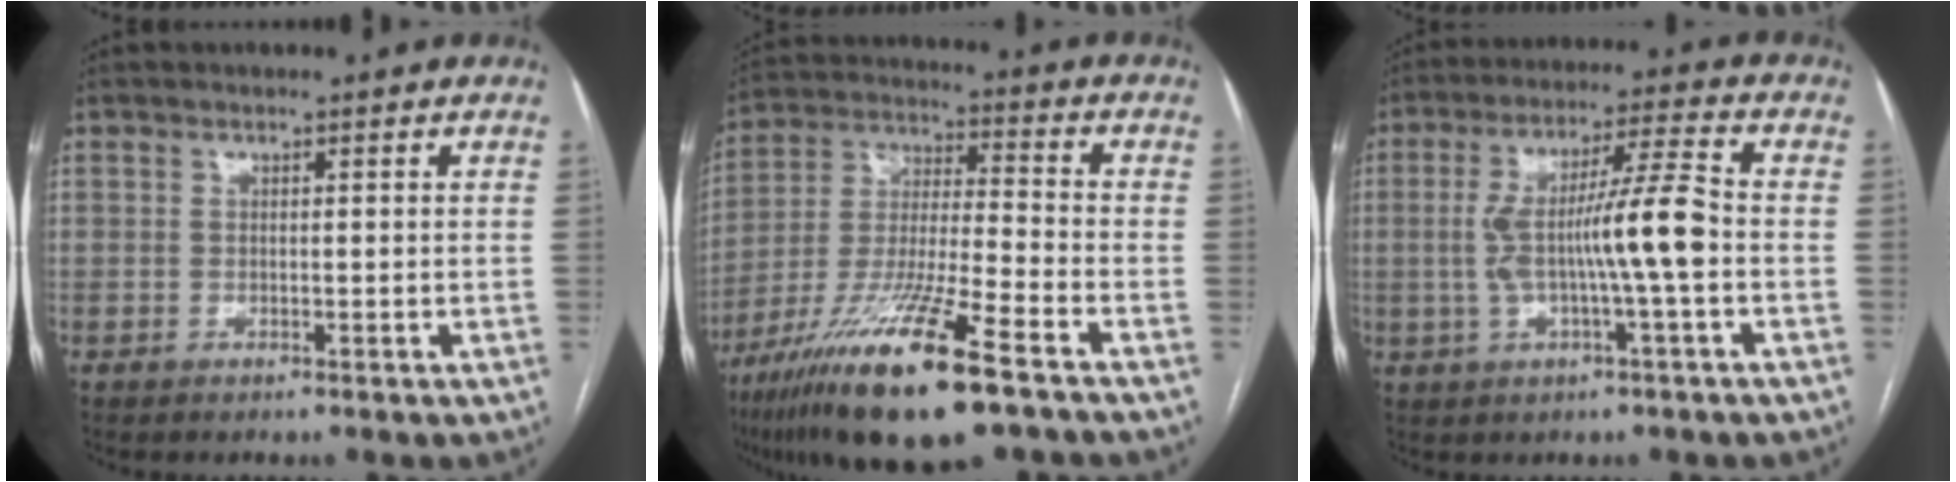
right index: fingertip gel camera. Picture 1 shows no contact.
{"total": 18.8, "force": [-11.5, 1.5, 14.9], "torque": [-0.300, -0.046, -0.209]}
{"total": 10.6, "force": [-1.2, 0.2, 10.6], "torque": [-0.197, 0.019, -0.023]}